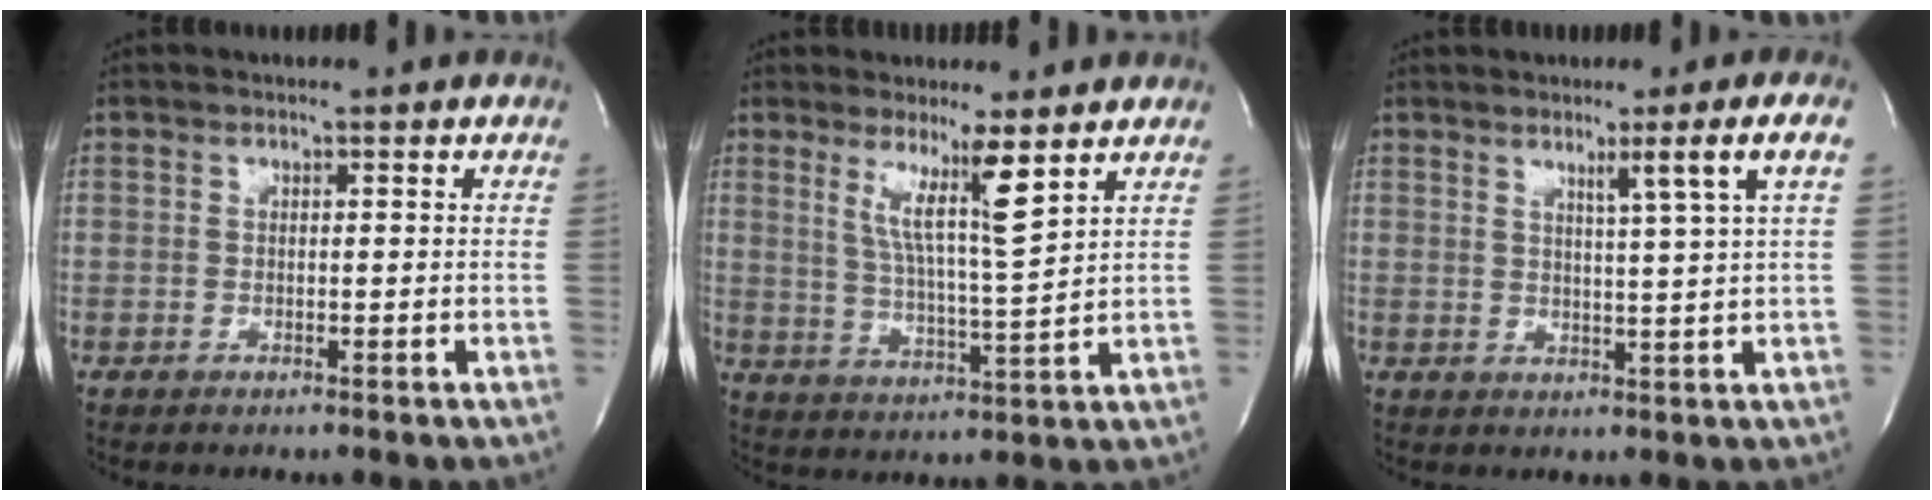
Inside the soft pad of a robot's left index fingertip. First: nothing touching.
{"total": 7.1, "force": [4.2, -1.0, 5.7], "torque": [-0.102, -0.020, 0.075]}
{"total": 5.5, "force": [2.6, -2.2, 4.3], "torque": [-0.071, -0.022, 0.046]}